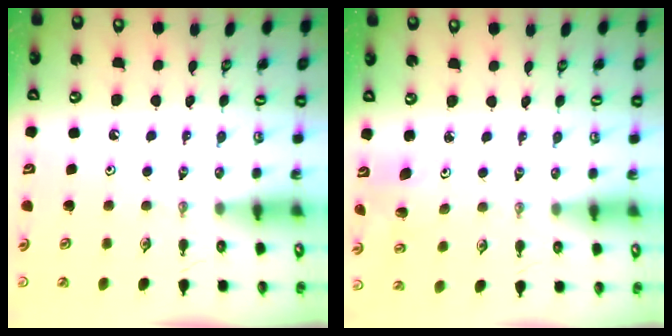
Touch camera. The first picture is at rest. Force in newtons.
{"total": 3.2, "press": 3.0, "slide": 1.2}